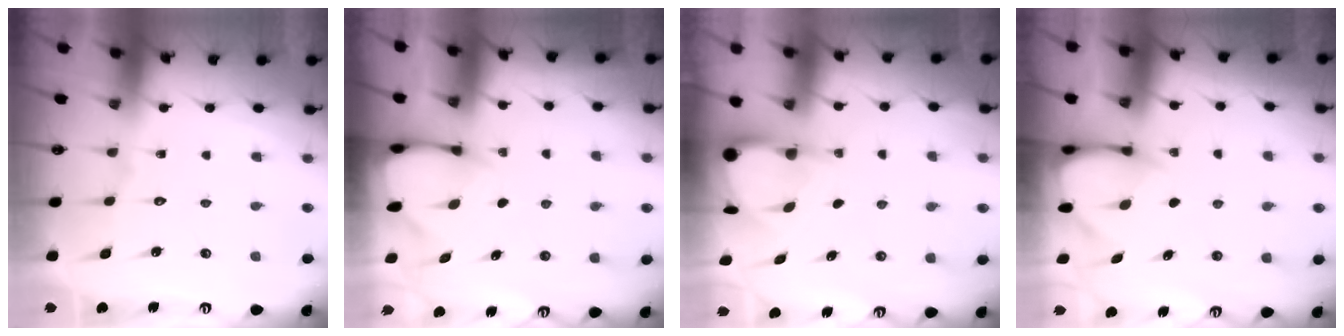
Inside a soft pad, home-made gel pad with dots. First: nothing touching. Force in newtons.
{"total": 2.7, "press": 2.7, "slide": 0.3}
{"total": 3.9, "press": 3.9, "slide": 0.3}
{"total": 3.4, "press": 3.4, "slide": 0.3}